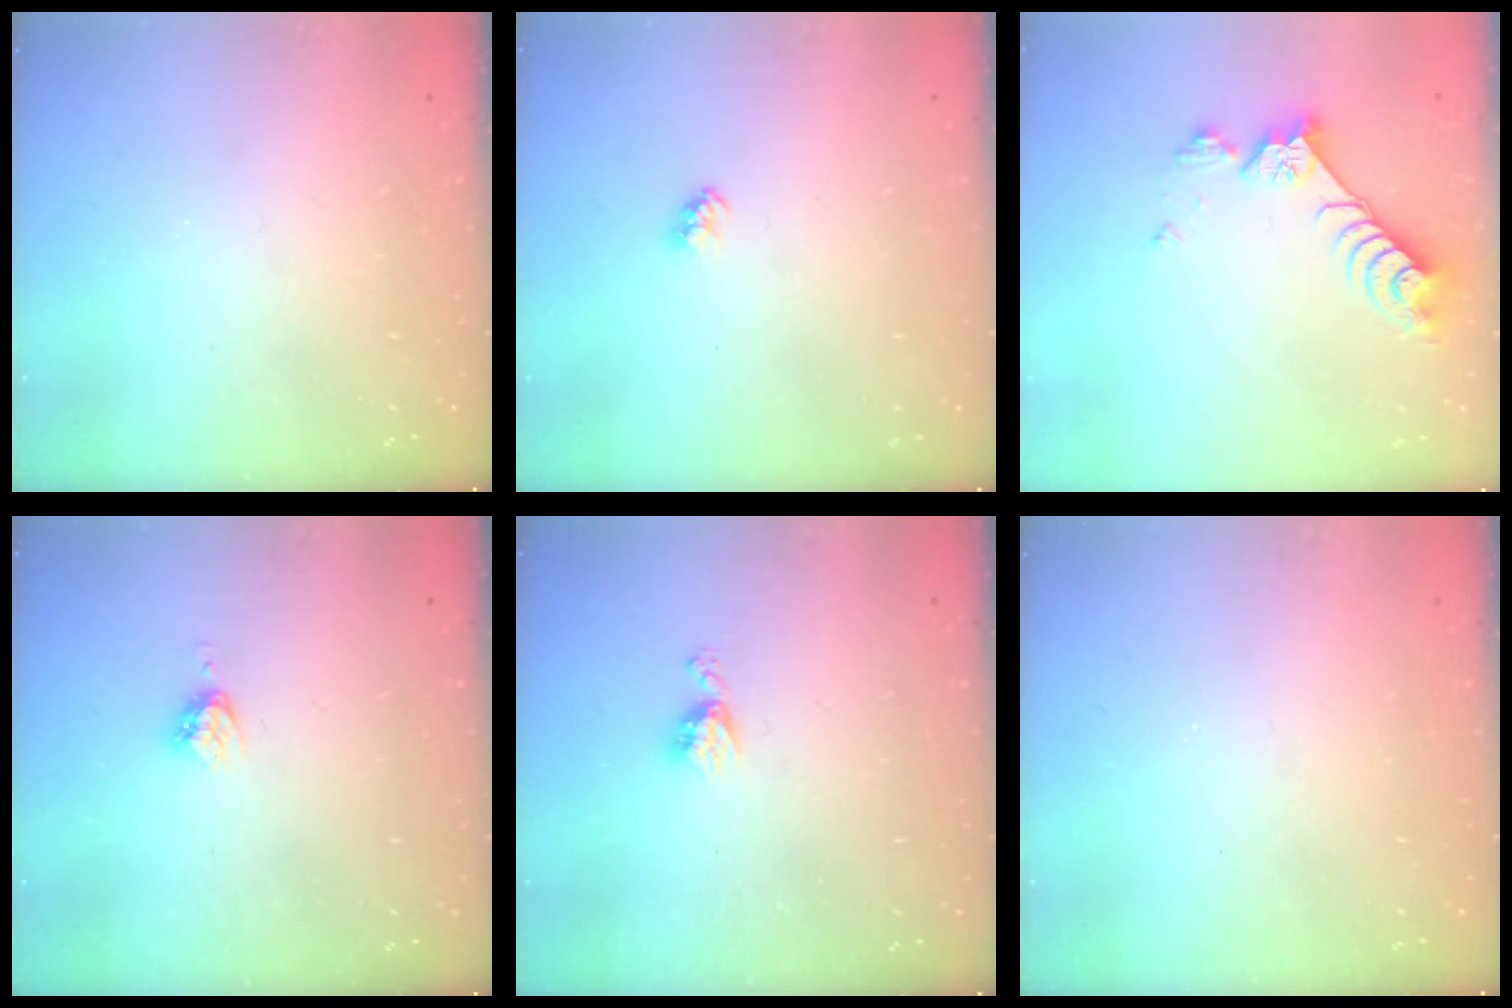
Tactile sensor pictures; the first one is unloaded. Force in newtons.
{"total": 2.4, "press": 2.4, "slide": 0.1}
{"total": 8.9, "press": 8.9, "slide": 0.6}
{"total": 4.6, "press": 4.6, "slide": 0.1}
{"total": 5.5, "press": 5.5, "slide": 0.7}
{"total": 0.0}